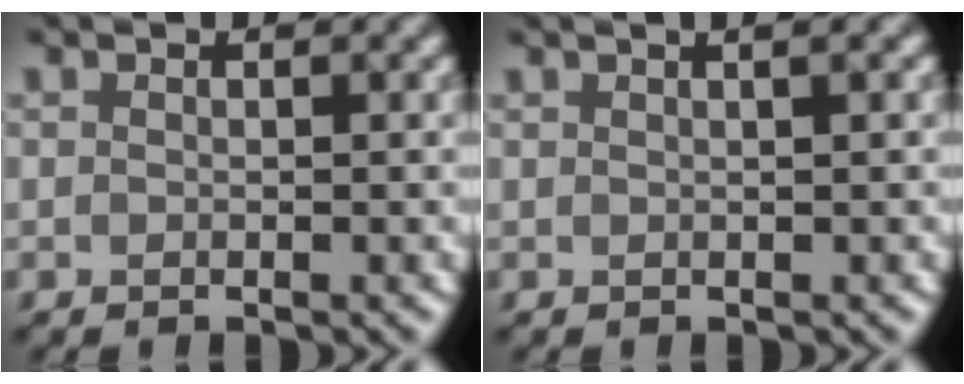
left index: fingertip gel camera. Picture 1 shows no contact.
{"total": 2.8, "force": [1.5, 1.1, 2.1], "torque": [-0.016, 0.013, 0.001]}